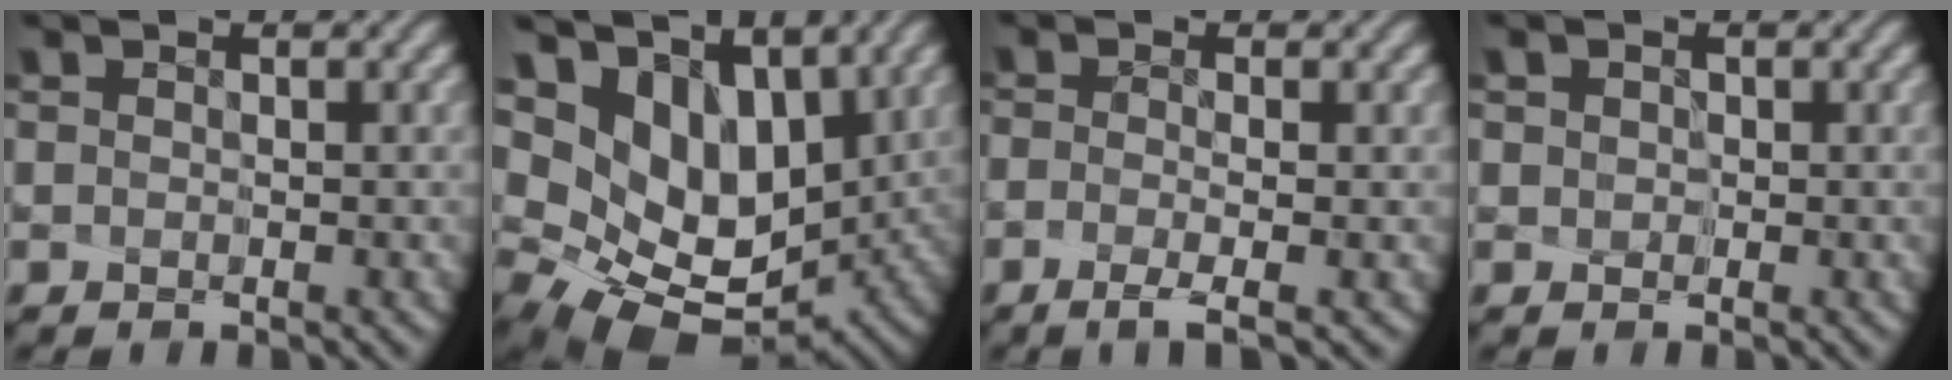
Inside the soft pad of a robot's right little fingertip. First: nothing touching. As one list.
[{"total": 11.5, "force": [3.7, 8.0, 7.4], "torque": [-0.159, 0.001, 0.083]}, {"total": 2.3, "force": [-1.7, -0.7, 1.4], "torque": [-0.026, -0.025, -0.018]}, {"total": 0.8, "force": [0.1, 0.7, 0.4], "torque": [-0.010, 0.002, -0.001]}]